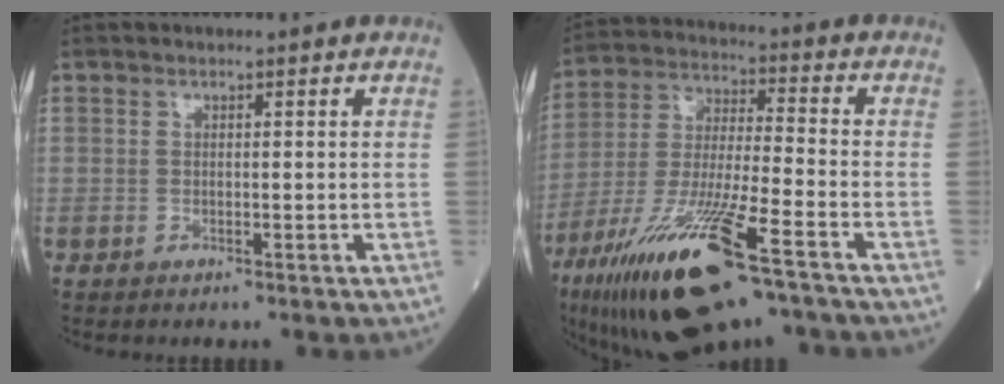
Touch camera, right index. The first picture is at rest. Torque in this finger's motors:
{"motor_torque": [0.70, -0.66, 1.05, 0.21]}